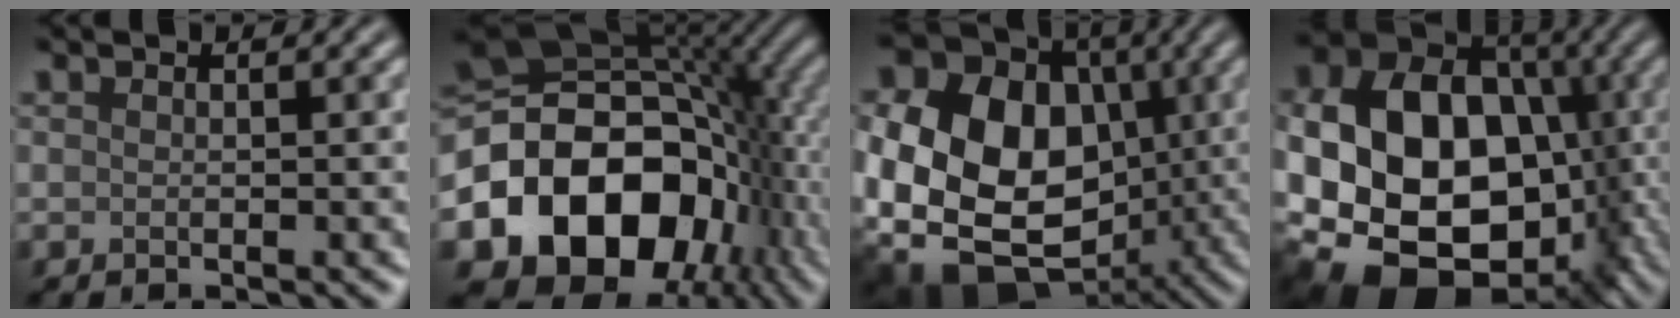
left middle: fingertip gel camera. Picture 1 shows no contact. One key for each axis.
{"total": 16.8, "fx": -3.9, "fy": 12.6, "fz": 10.4, "tx": -0.171, "ty": -0.016, "tz": -0.069}
{"total": 19.8, "fx": -2.6, "fy": 16.0, "fz": 11.3, "tx": -0.215, "ty": -0.002, "tz": -0.079}
{"total": 18.6, "fx": -3.4, "fy": 14.0, "fz": 11.8, "tx": -0.211, "ty": -0.014, "tz": -0.047}